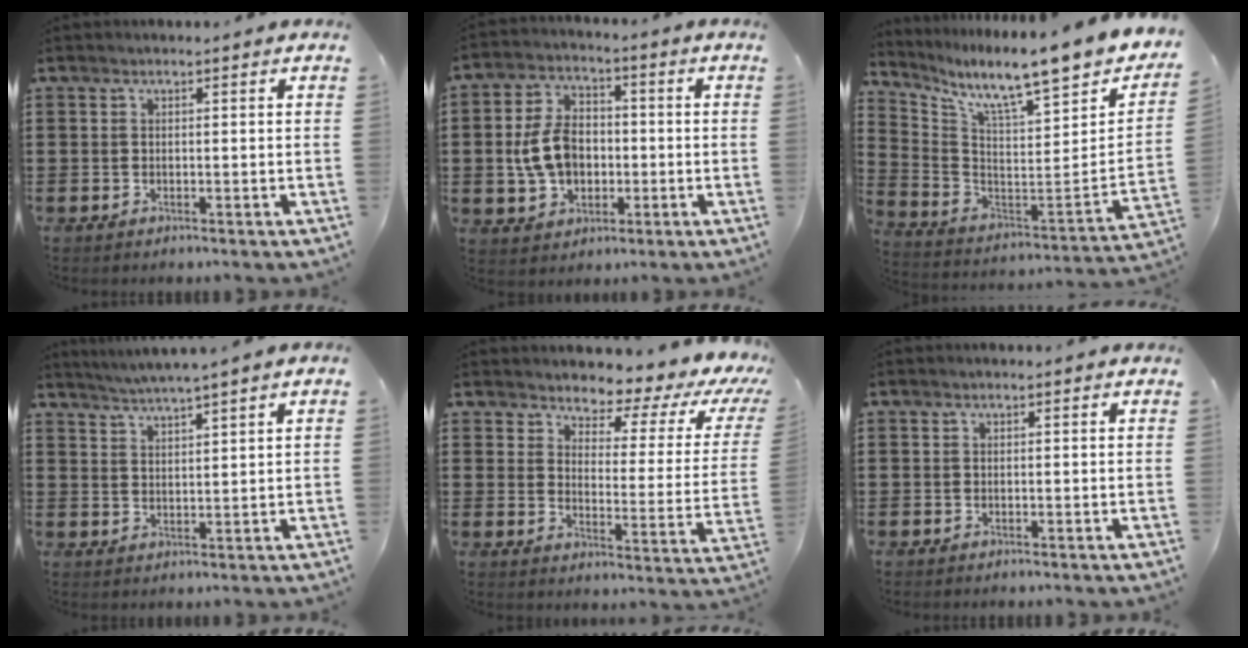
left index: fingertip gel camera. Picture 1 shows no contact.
{"total": 8.6, "force": [-0.8, 6.2, 5.8], "torque": [-0.140, 0.010, -0.018]}
{"total": 8.9, "force": [7.2, 0.4, 5.2], "torque": [-0.110, -0.080, 0.109]}
{"total": 2.6, "force": [2.3, -0.8, 0.7], "torque": [-0.021, -0.010, 0.042]}
{"total": 3.8, "force": [3.2, 1.3, 1.6], "torque": [-0.040, -0.035, 0.043]}
{"total": 0.0}